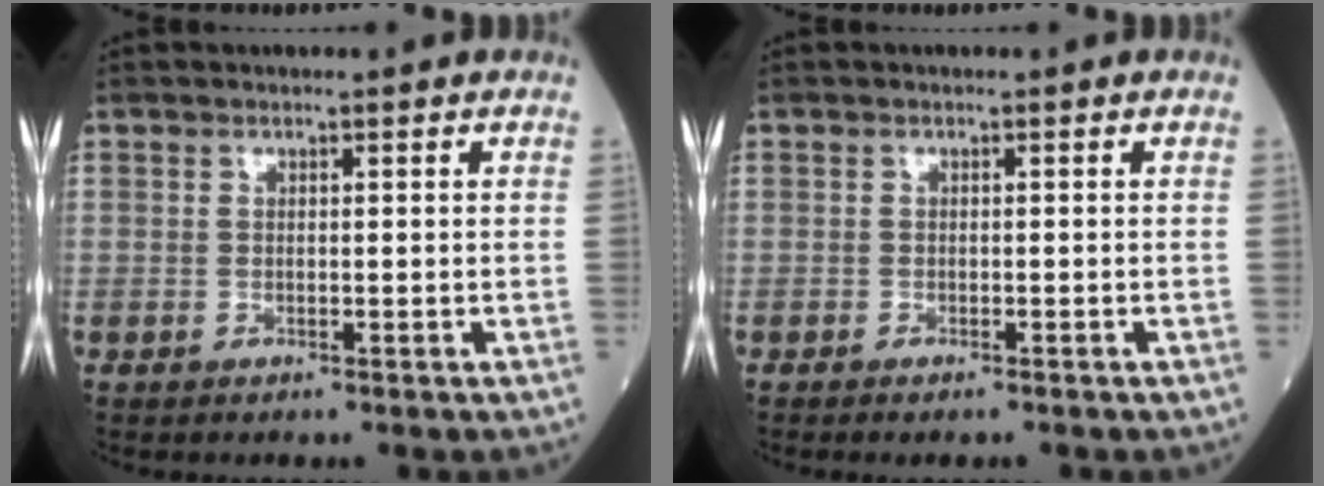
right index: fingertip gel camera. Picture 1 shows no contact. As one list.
[{"total": 1.0, "force": [-0.8, 0.2, 0.5], "torque": [-0.008, -0.002, -0.010]}]